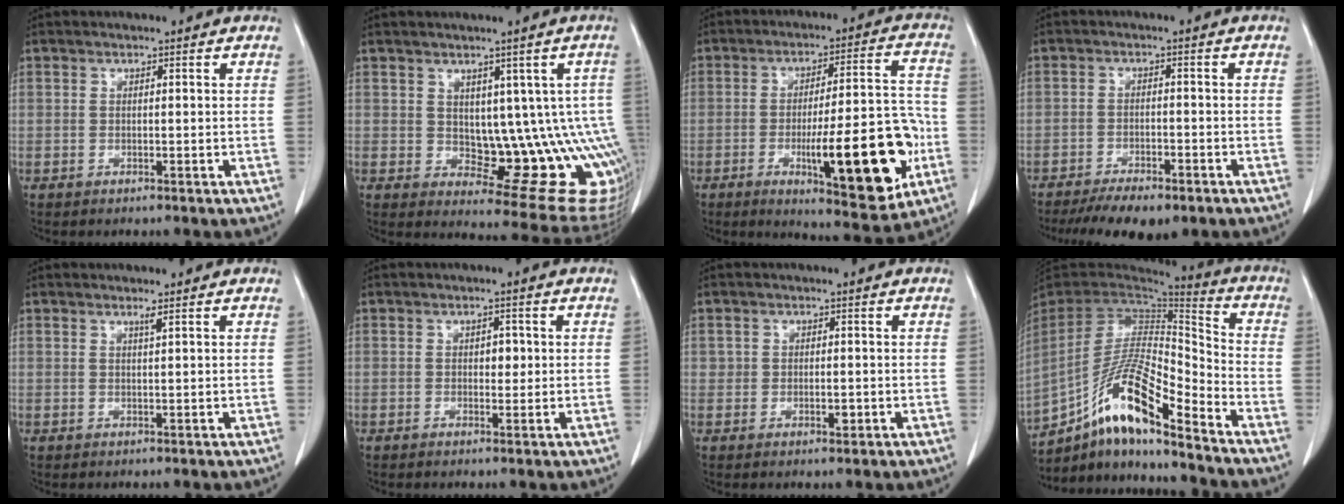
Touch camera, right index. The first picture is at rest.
{"total": 12.8, "force": [-0.2, 6.4, 11.1], "torque": [-0.104, 0.008, 0.014]}
{"total": 18.5, "force": [-5.6, 4.0, 17.2], "torque": [-0.238, 0.006, -0.070]}
{"total": 8.2, "force": [-6.2, 2.7, 4.6], "torque": [-0.073, -0.010, -0.094]}
{"total": 0.8, "force": [0.5, -0.2, 0.5], "torque": [-0.022, -0.007, 0.013]}
{"total": 2.0, "force": [0.2, 1.2, 1.5], "torque": [-0.018, 0.003, 0.003]}
{"total": 1.8, "force": [-0.3, 1.4, 1.1], "torque": [-0.013, 0.002, -0.001]}
{"total": 16.9, "force": [-11.4, 2.5, 12.2], "torque": [-0.241, -0.002, -0.204]}